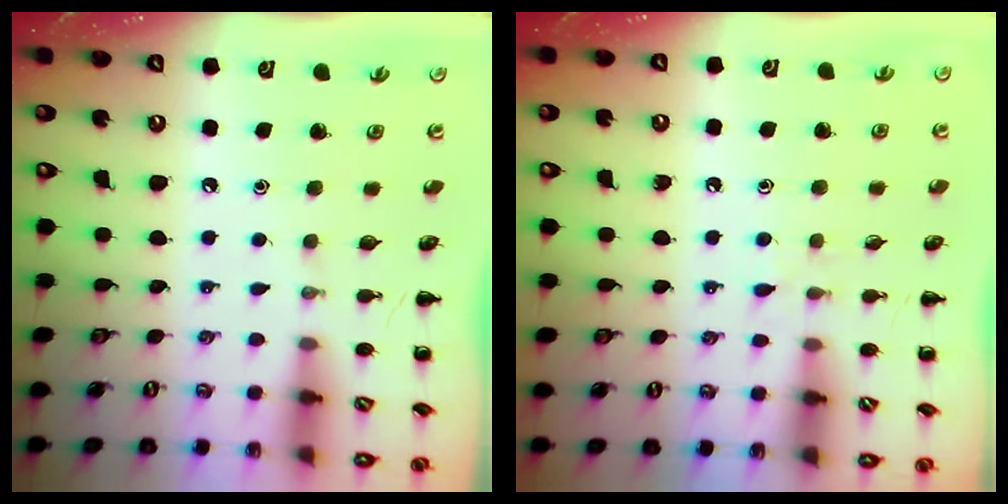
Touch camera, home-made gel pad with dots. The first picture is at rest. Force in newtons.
{"total": 4.5, "press": 4.1, "slide": 1.8}